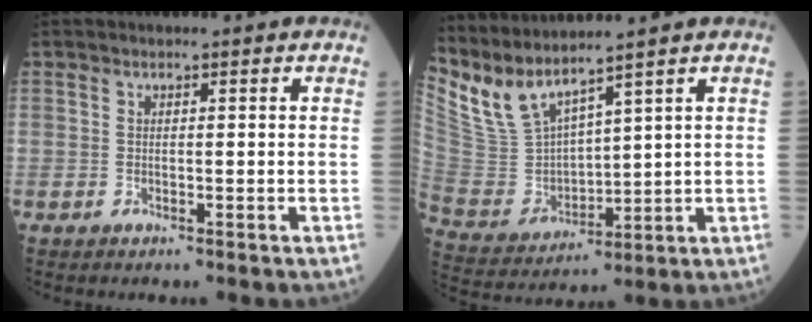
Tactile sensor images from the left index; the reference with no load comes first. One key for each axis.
{"total": 9.3, "fx": 8.2, "fy": 0.6, "fz": 4.4, "tx": -0.121, "ty": -0.003, "tz": 0.185}